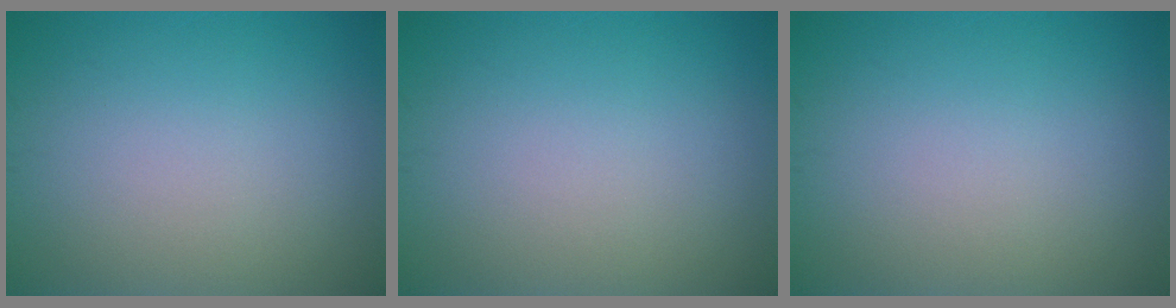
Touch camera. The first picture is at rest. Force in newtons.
{"total": 0.0}
{"total": 0.0}